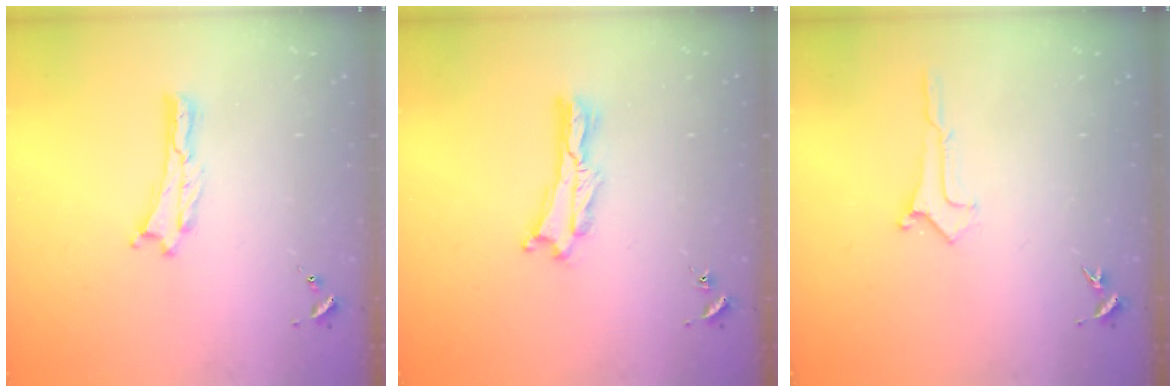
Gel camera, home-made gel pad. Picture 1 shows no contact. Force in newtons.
{"total": 1.2, "press": 1.1, "slide": 0.3}
{"total": 0.0}